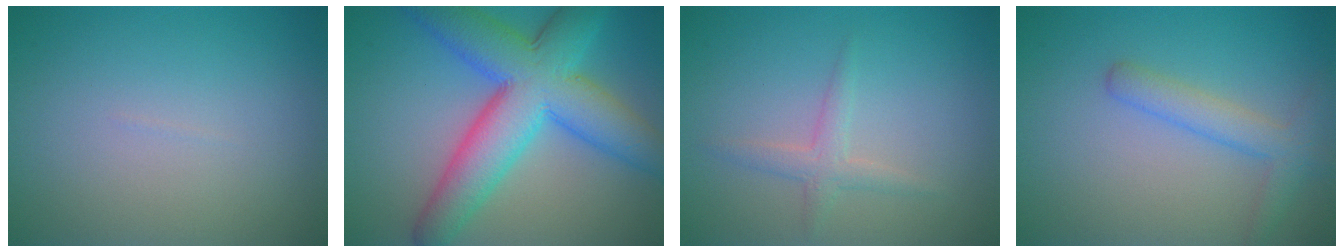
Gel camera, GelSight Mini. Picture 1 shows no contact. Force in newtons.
{"total": 10.6, "press": 10.6, "slide": 0.2}
{"total": 1.8, "press": 1.8, "slide": 0.1}
{"total": 2.9, "press": 2.9, "slide": 0.2}